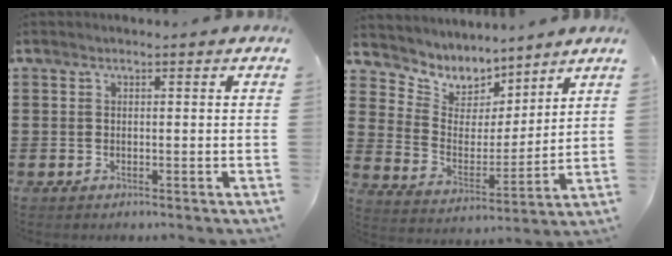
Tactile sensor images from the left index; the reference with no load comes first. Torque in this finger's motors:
{"motor_torque": [0.19, -0.13, -0.34, -0.12]}